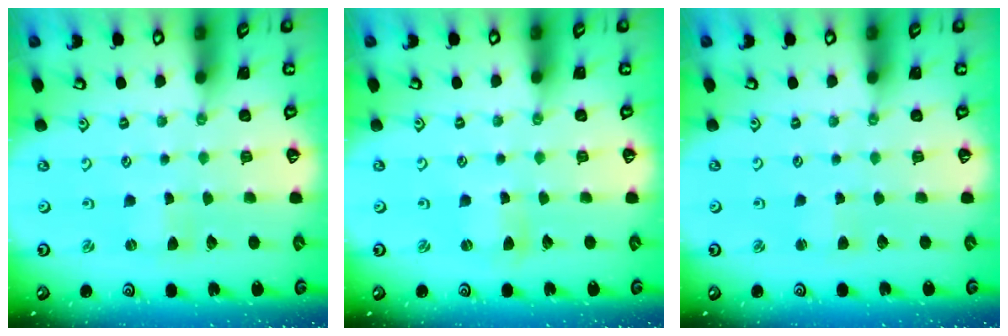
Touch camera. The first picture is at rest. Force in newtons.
{"total": 1.6, "press": 1.6, "slide": 0.3}
{"total": 2.0, "press": 2.0, "slide": 0.3}